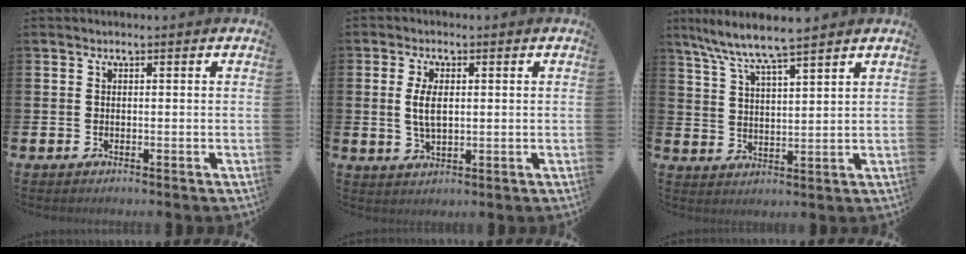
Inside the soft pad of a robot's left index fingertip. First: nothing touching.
{"total": 4.1, "force": [0.9, 1.9, 3.5], "torque": [-0.056, 0.000, 0.011]}
{"total": 6.6, "force": [6.2, -0.1, 2.3], "torque": [-0.064, -0.033, 0.107]}